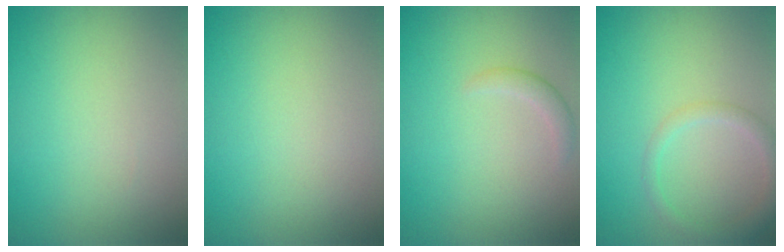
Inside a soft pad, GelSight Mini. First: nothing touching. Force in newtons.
{"total": 0.0}
{"total": 1.2, "press": 1.2, "slide": 0.1}
{"total": 2.1, "press": 2.1, "slide": 0.1}